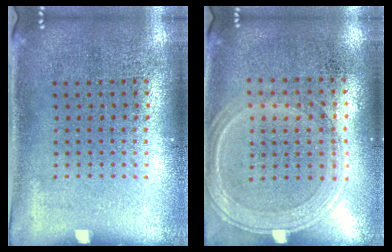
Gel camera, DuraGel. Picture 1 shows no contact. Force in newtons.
{"total": 0.7, "press": 0.7, "slide": 0.2}